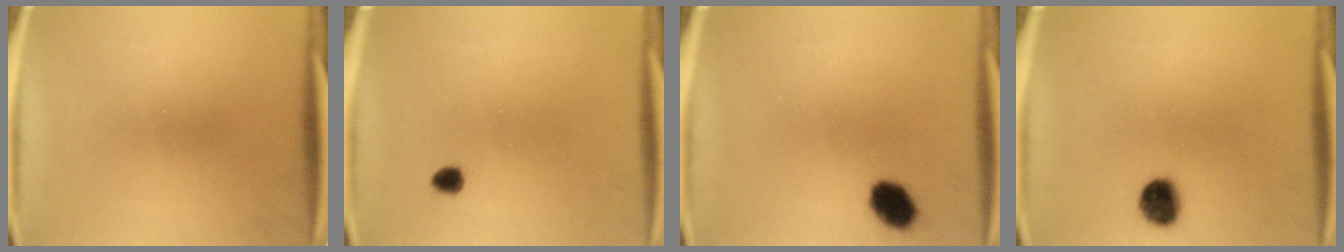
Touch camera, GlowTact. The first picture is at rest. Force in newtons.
{"total": 1.6}
{"total": 6.1}
{"total": 6.3}